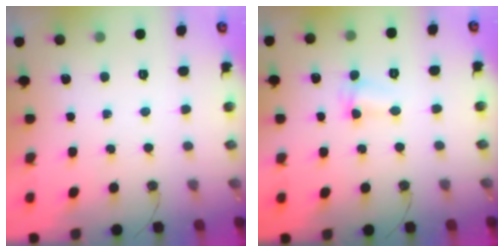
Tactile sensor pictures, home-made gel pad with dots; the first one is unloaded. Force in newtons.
{"total": 2.5, "press": 2.5, "slide": 0.5}